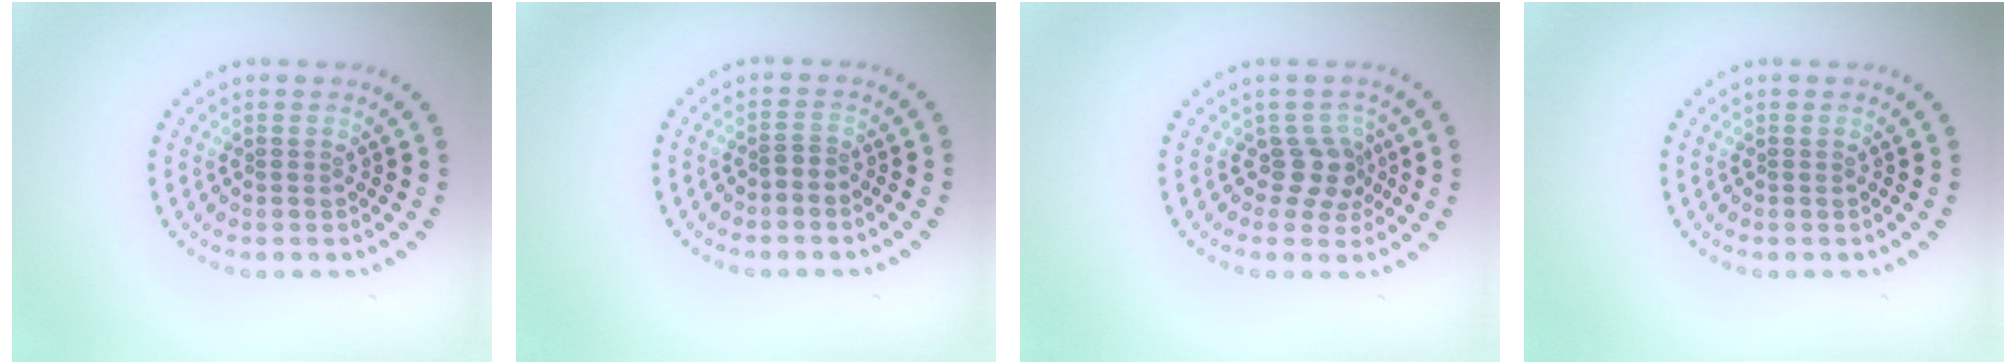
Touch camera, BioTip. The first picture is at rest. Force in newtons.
{"total": 0.7, "press": 0.5, "slide": 0.6}
{"total": 2.6, "press": 2.0, "slide": 1.6}
{"total": 0.0}